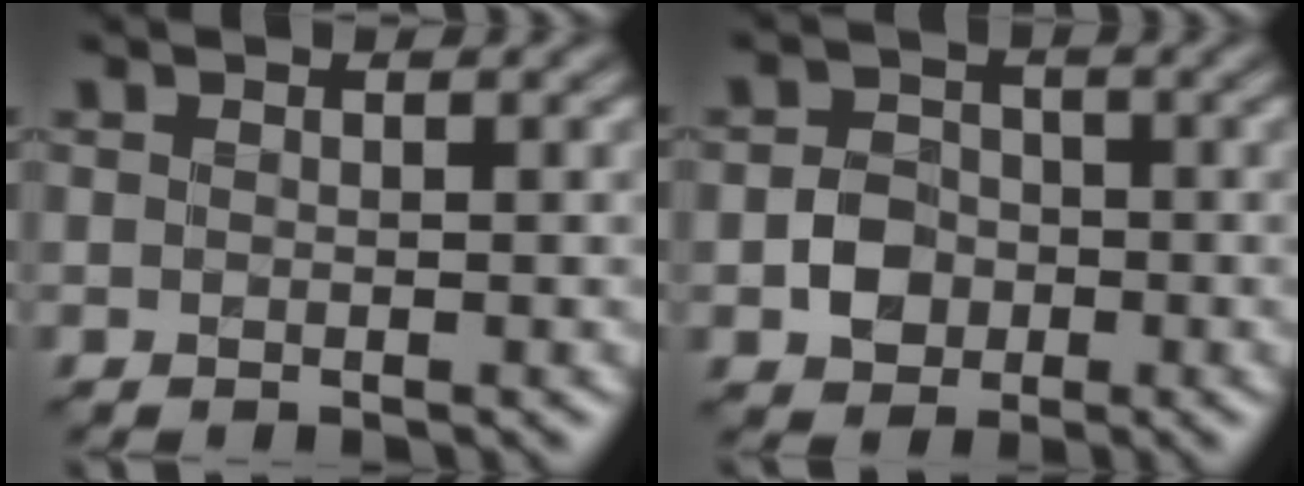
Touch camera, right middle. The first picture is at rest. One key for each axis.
{"total": 2.8, "fx": -0.8, "fy": 2.5, "fz": 1.2, "tx": -0.016, "ty": 0.004, "tz": -0.019}